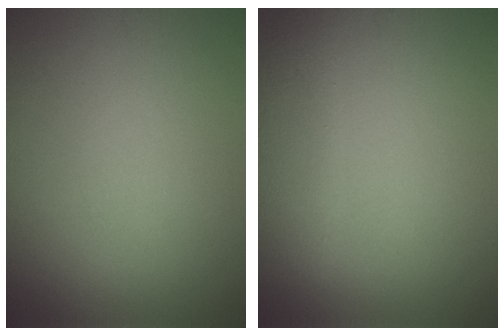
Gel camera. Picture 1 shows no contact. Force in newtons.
{"total": 2.8, "press": 2.8, "slide": 0.3}